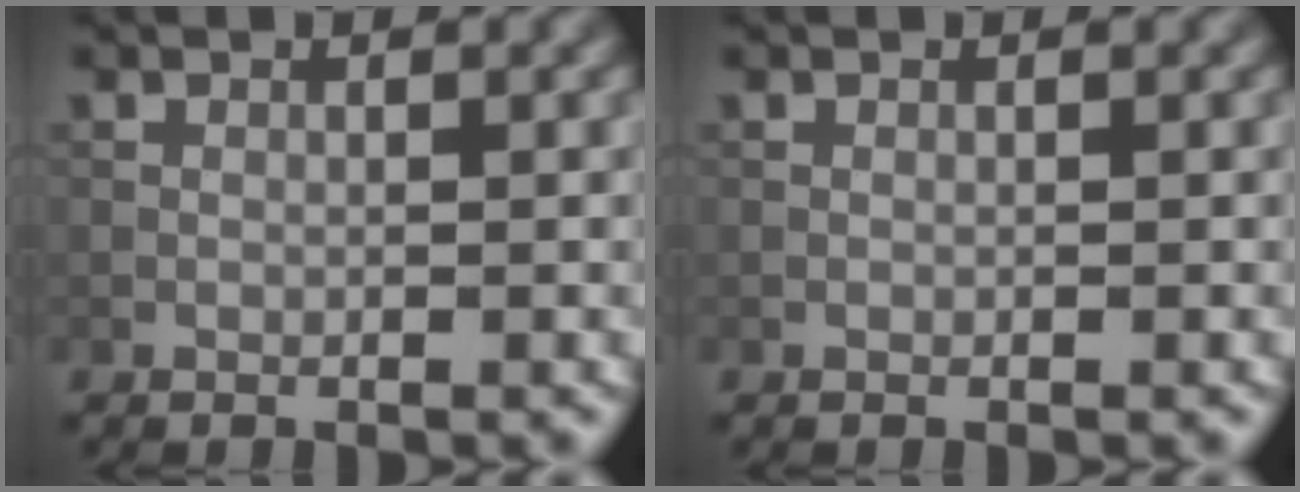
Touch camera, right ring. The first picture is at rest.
{"total": 0.0}